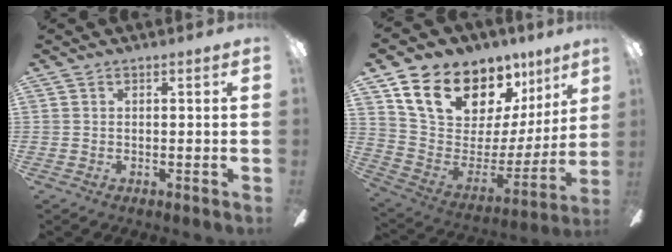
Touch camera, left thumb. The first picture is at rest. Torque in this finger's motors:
{"motor_torque": [2.24, 2.24, 1.27, -1.50, 0.18]}